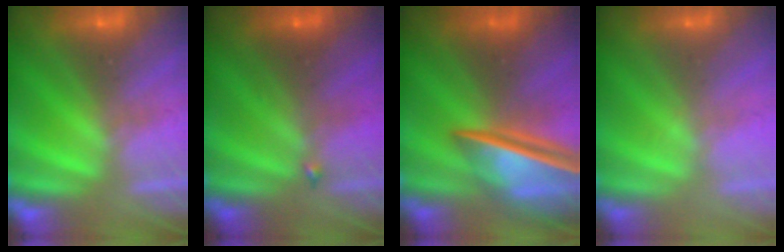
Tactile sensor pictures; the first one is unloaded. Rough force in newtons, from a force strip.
{"total": 1.9}
{"total": 8.8}
{"total": 2.2}